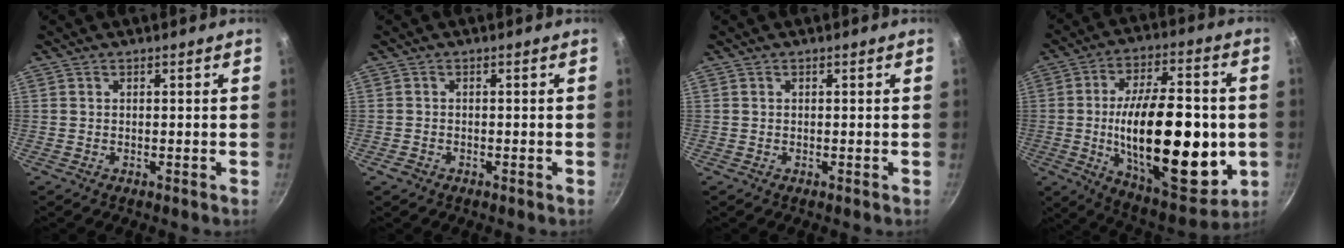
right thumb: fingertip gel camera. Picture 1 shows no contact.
{"total": 1.3, "force": [-0.9, 0.9, 0.5], "torque": [-0.016, 0.007, -0.015]}
{"total": 0.0}
{"total": 29.1, "force": [-2.8, 13.5, 25.7], "torque": [-0.389, 0.000, -0.033]}